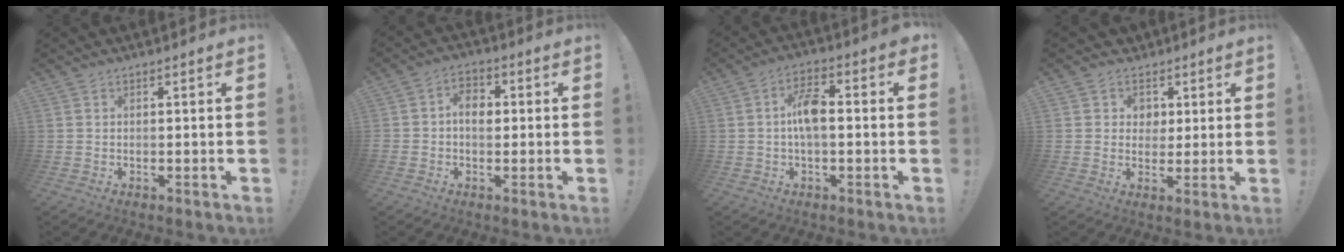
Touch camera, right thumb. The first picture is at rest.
{"total": 6.4, "force": [-0.1, 4.8, 4.2], "torque": [-0.066, 0.014, -0.002]}
{"total": 8.3, "force": [-0.3, 3.8, 7.4], "torque": [-0.121, 0.010, -0.007]}
{"total": 6.2, "force": [1.4, 6.0, 0.6], "torque": [-0.003, -0.011, 0.029]}